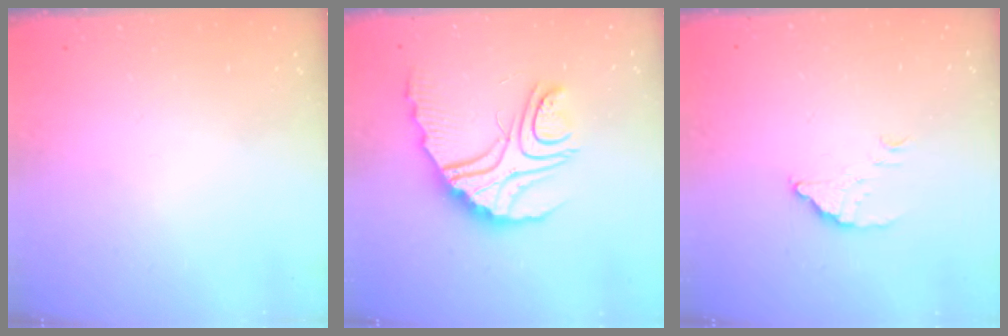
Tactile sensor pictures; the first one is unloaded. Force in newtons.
{"total": 14.1, "press": 14.0, "slide": 1.2}
{"total": 2.2, "press": 2.2, "slide": 0.0}